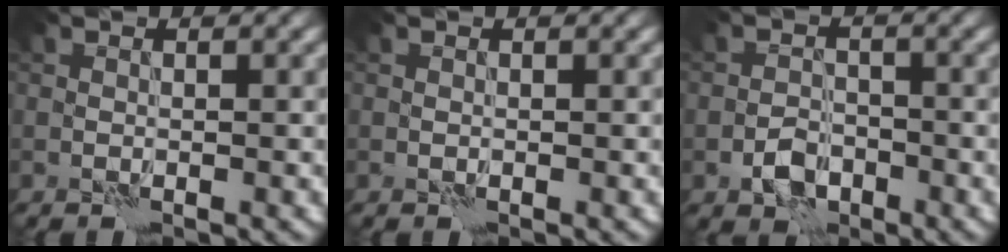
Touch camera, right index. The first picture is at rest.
{"total": 0.0}
{"total": 2.8, "force": [-1.6, 1.8, 1.4], "torque": [-0.023, 0.005, -0.033]}